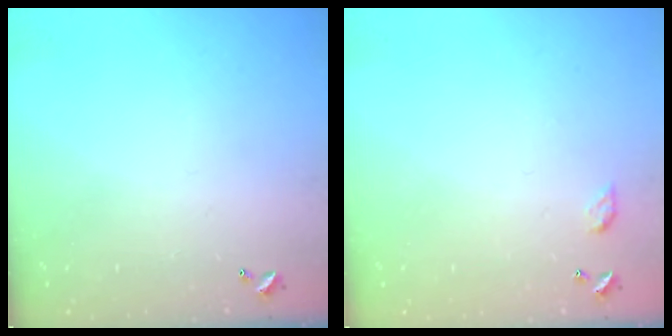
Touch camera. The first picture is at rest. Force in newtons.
{"total": 3.2, "press": 3.2, "slide": 0.4}